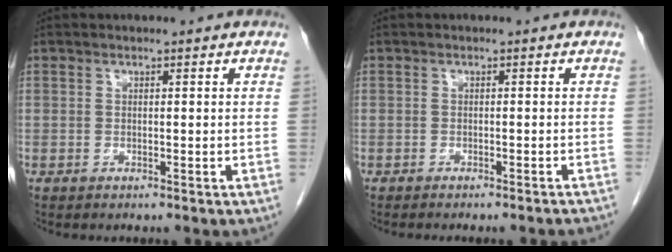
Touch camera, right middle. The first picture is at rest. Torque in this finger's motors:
{"motor_torque": [0.13, -0.12, 0.01, 0.01]}